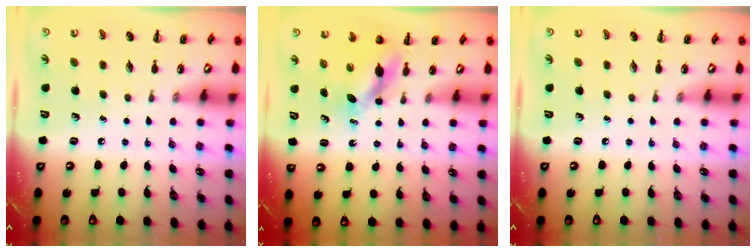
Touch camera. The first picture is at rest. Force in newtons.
{"total": 5.3, "press": 5.3, "slide": 0.3}
{"total": 0.0}